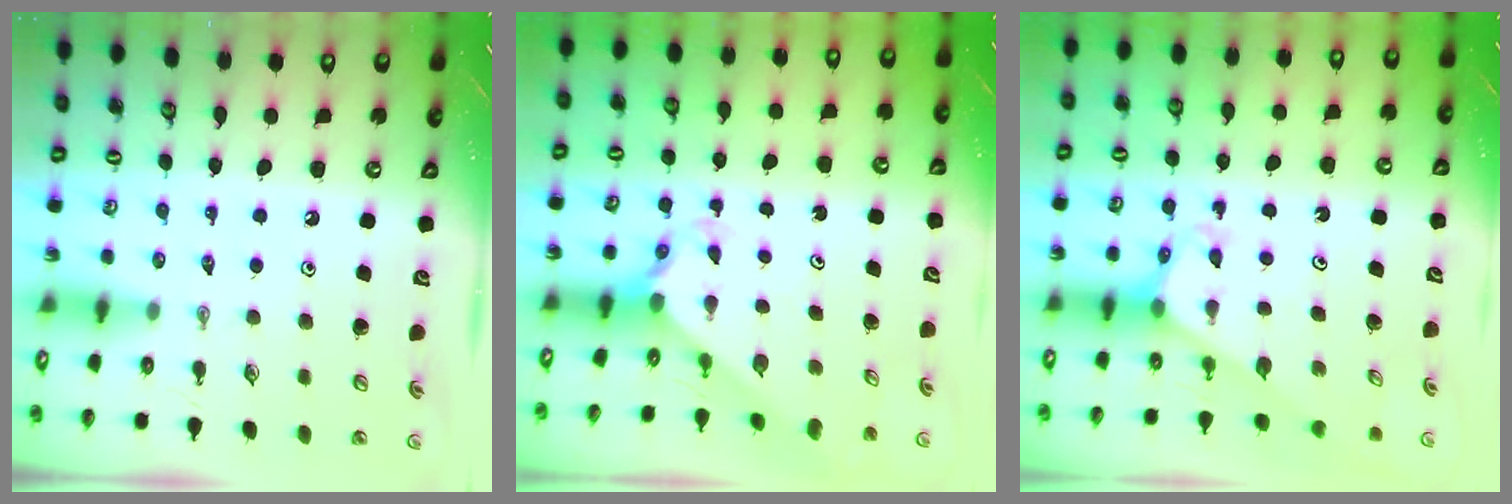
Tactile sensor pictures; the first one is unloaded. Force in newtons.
{"total": 2.0, "press": 2.0, "slide": 0.2}
{"total": 3.0, "press": 3.0, "slide": 0.2}